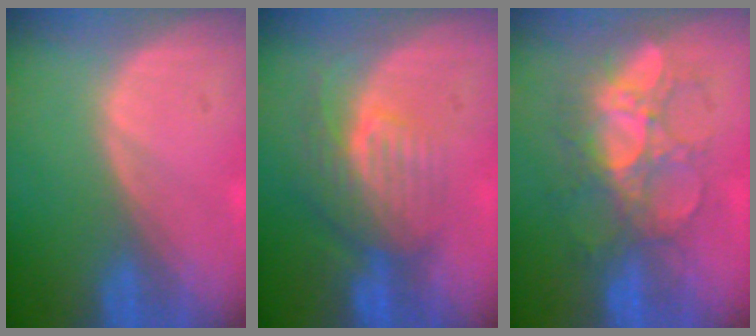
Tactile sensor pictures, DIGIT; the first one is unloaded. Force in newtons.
{"total": 8.2, "press": 7.3, "slide": 3.7}
{"total": 9.2, "press": 8.5, "slide": 3.5}